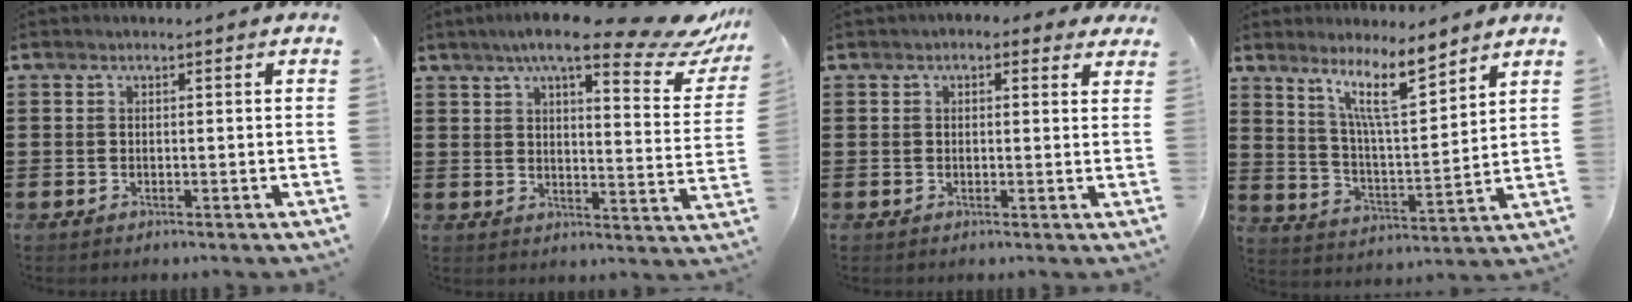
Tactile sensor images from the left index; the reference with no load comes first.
{"total": 12.3, "force": [9.2, 2.2, 7.8], "torque": [-0.132, -0.039, 0.150]}
{"total": 1.9, "force": [1.2, 1.4, 0.5], "torque": [-0.009, 0.006, 0.018]}
{"total": 10.4, "force": [7.4, 2.5, 6.8], "torque": [-0.134, -0.028, 0.130]}